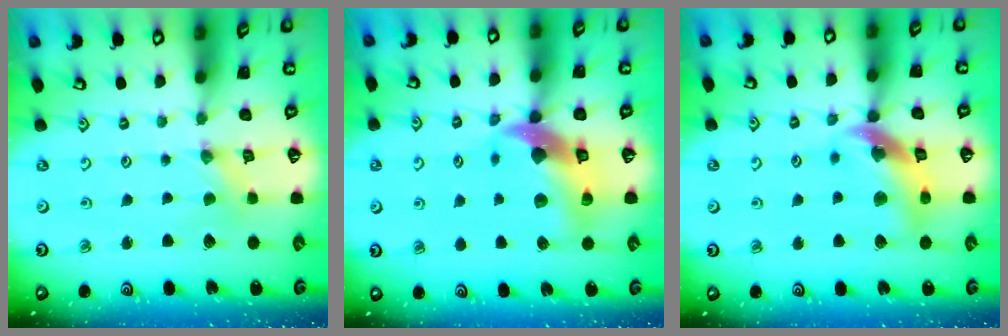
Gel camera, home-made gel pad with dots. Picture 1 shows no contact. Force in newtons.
{"total": 14.0, "press": 13.8, "slide": 2.1}
{"total": 13.9, "press": 13.8, "slide": 1.8}